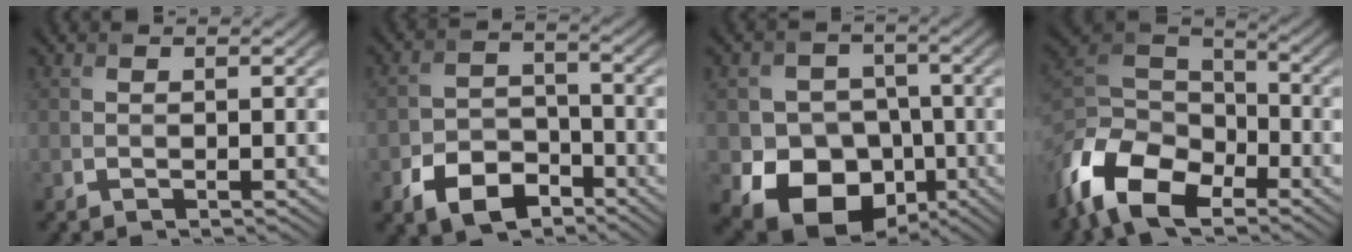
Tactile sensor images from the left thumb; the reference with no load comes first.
{"total": 7.0, "force": [-4.3, 4.4, 3.4], "torque": [-0.068, -0.009, -0.084]}
{"total": 12.6, "force": [-4.7, 10.4, 5.3], "torque": [-0.091, -0.041, -0.101]}
{"total": 13.1, "force": [-7.8, 7.3, 7.6], "torque": [-0.188, -0.020, -0.163]}